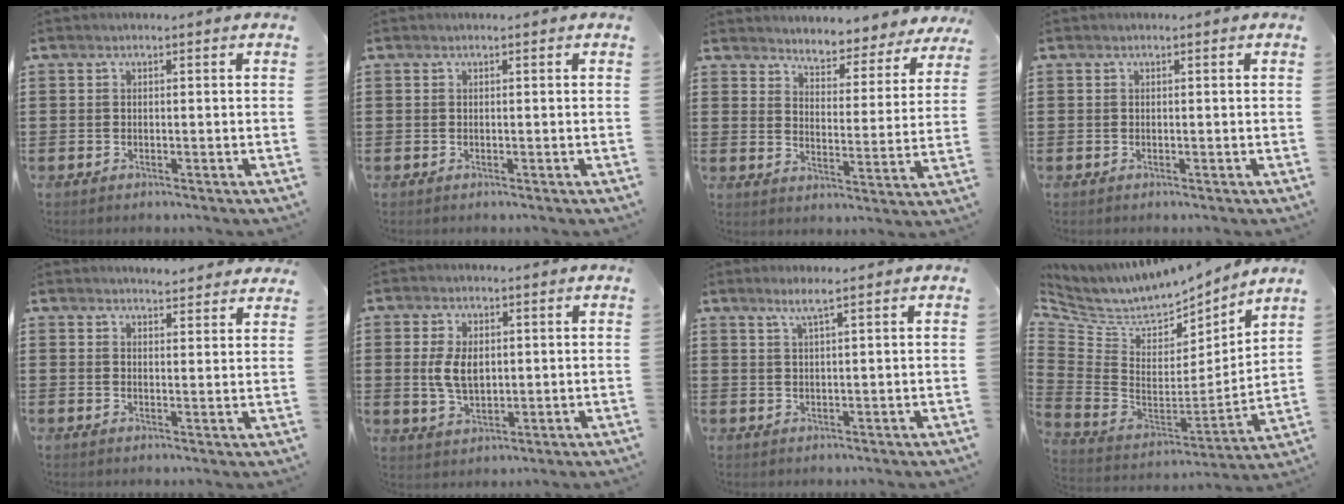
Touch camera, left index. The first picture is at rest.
{"total": 0.0}
{"total": 4.3, "force": [4.3, 0.2, -0.1], "torque": [-0.027, -0.038, 0.070]}
{"total": 0.0}
{"total": 3.1, "force": [3.1, 0.3, 0.3], "torque": [-0.006, -0.011, 0.058]}
{"total": 6.0, "force": [0.9, 3.4, 4.8], "torque": [-0.105, 0.002, 0.010]}
{"total": 2.6, "force": [1.6, -0.2, 2.0], "torque": [-0.043, 0.001, 0.029]}
{"total": 6.4, "force": [5.8, 2.2, 1.8], "torque": [-0.075, -0.061, 0.097]}